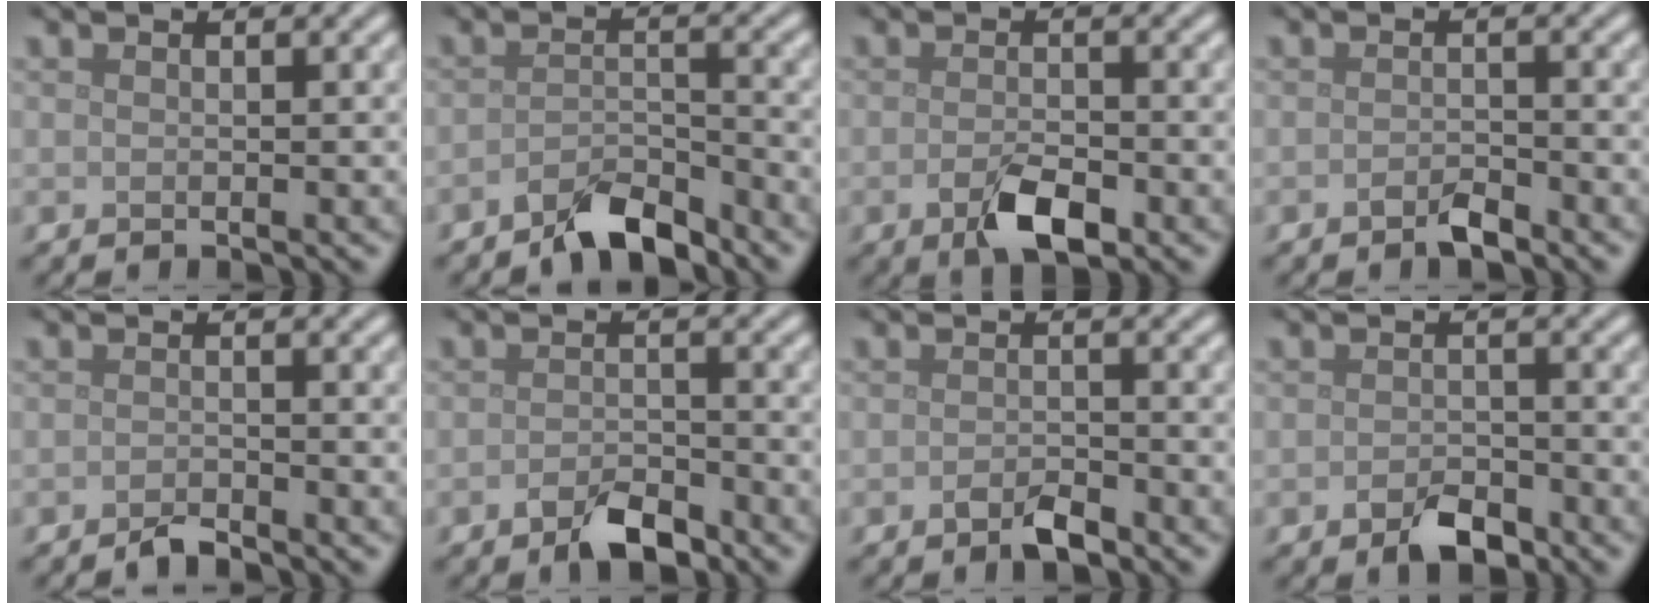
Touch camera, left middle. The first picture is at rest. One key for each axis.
{"total": 3.8, "fx": -3.2, "fy": 1.1, "fz": 1.7, "tx": -0.029, "ty": 0.004, "tz": -0.066}
{"total": 3.5, "fx": -1.6, "fy": 1.5, "fz": 2.7, "tx": -0.052, "ty": -0.006, "tz": -0.029}
{"total": 1.6, "fx": -1.2, "fy": 0.5, "fz": 1.0, "tx": -0.019, "ty": 0.000, "tz": -0.023}
{"total": 1.3, "fx": -1.2, "fy": 0.2, "fz": 0.5, "tx": -0.010, "ty": 0.001, "tz": -0.026}
{"total": 3.2, "fx": -2.2, "fy": 1.3, "fz": 1.9, "tx": -0.032, "ty": 0.002, "tz": -0.042}
{"total": 1.9, "fx": -1.3, "fy": 0.7, "fz": 1.3, "tx": -0.024, "ty": -0.001, "tz": -0.024}
{"total": 2.8, "fx": -1.7, "fy": 1.4, "fz": 1.7, "tx": -0.028, "ty": 0.001, "tz": -0.033}